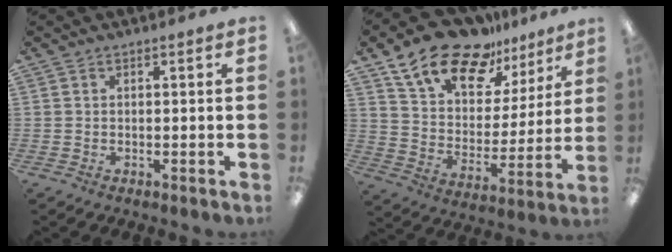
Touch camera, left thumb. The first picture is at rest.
{"total": 18.8, "force": [14.0, 9.3, 8.3], "torque": [-0.153, -0.087, 0.250]}